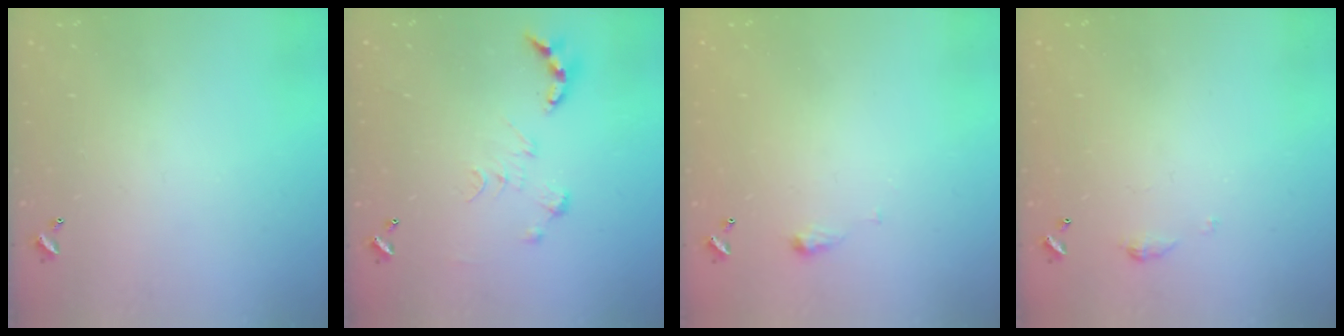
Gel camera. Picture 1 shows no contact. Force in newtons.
{"total": 0.0}
{"total": 2.9, "press": 2.9, "slide": 0.5}
{"total": 3.7, "press": 3.6, "slide": 0.5}